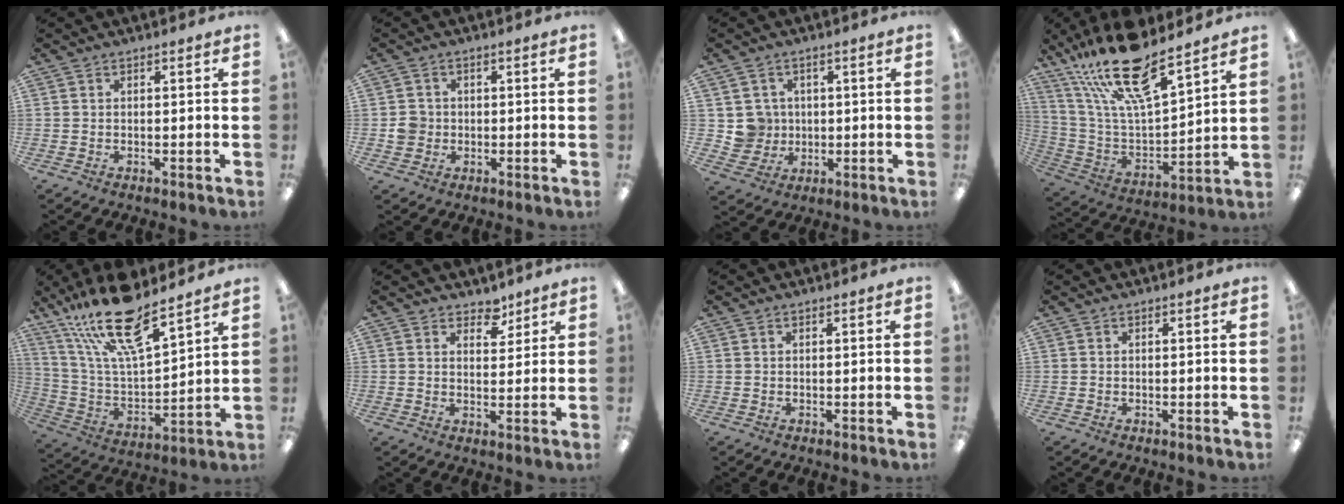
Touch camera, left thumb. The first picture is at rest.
{"total": 3.7, "force": [-0.2, 3.6, 0.9], "torque": [-0.011, 0.004, -0.005]}
{"total": 6.1, "force": [1.1, 6.0, 0.3], "torque": [-0.006, 0.002, 0.025]}
{"total": 21.5, "force": [16.1, 6.1, 12.9], "torque": [-0.243, -0.096, 0.279]}
{"total": 20.5, "force": [15.2, 6.1, 12.4], "torque": [-0.248, -0.087, 0.263]}
{"total": 4.8, "force": [3.9, 2.6, 1.3], "torque": [-0.003, -0.025, 0.066]}
{"total": 0.0}
{"total": 0.0}